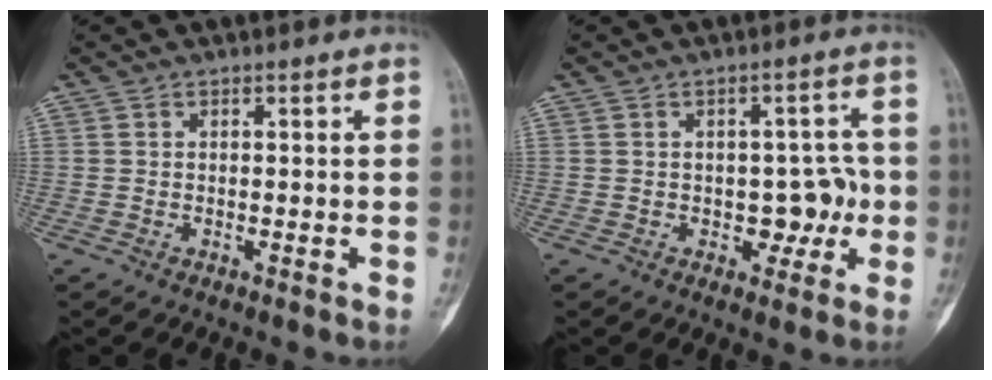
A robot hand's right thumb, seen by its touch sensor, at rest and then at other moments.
{"total": 8.3, "force": [-1.0, 5.2, 6.4], "torque": [-0.042, 0.017, -0.007]}